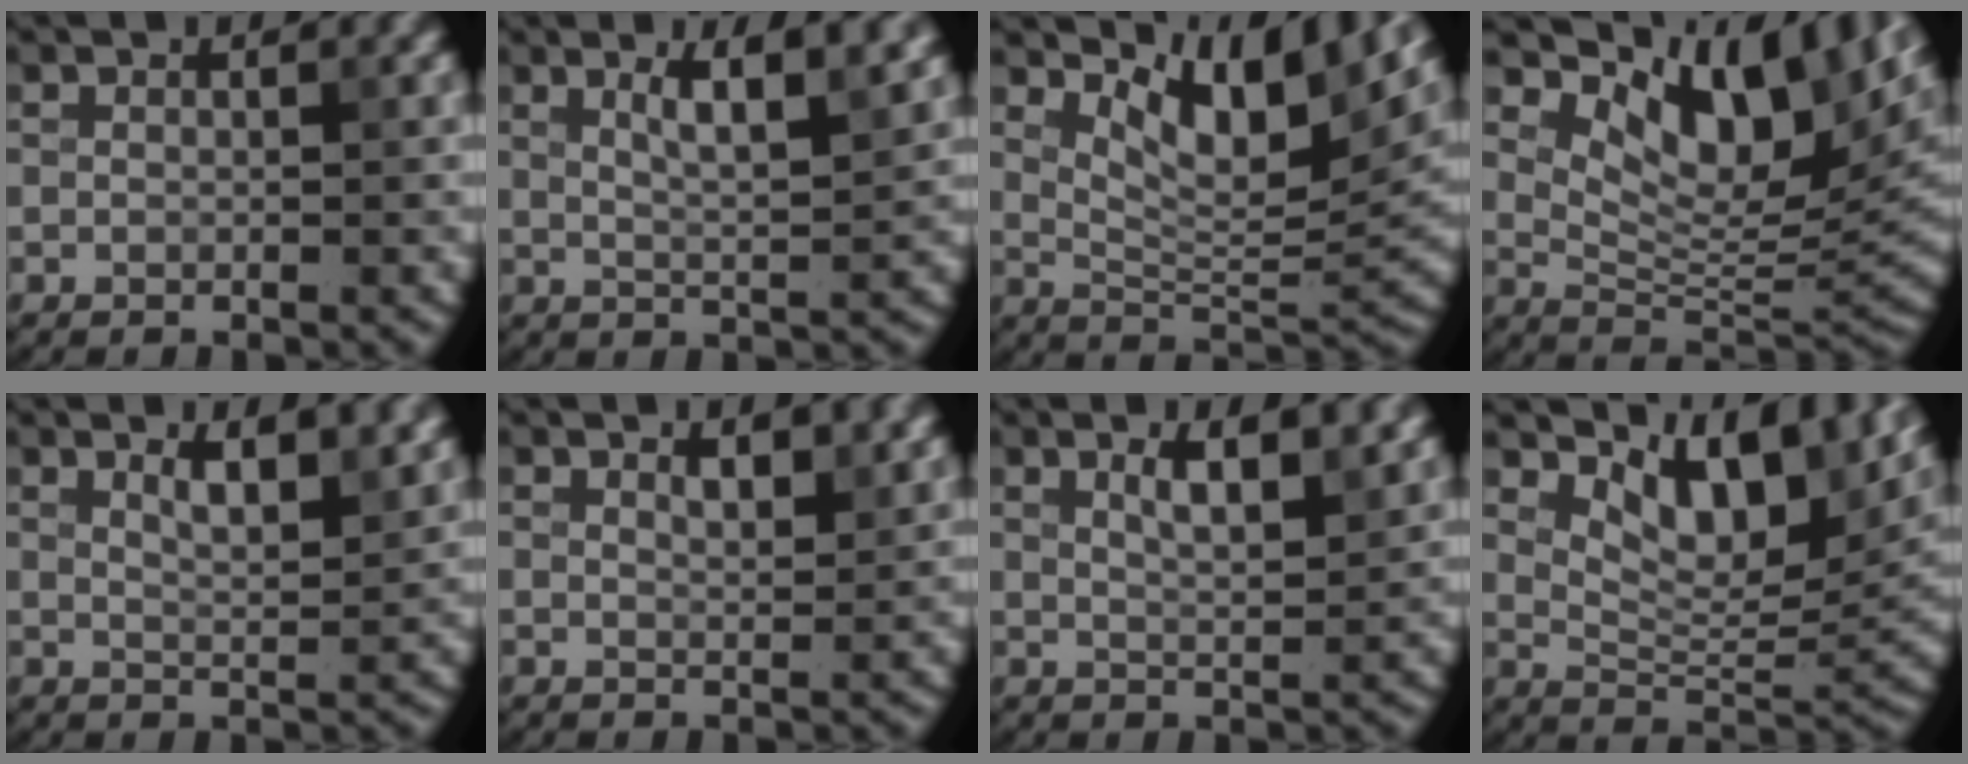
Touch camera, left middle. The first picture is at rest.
{"total": 4.3, "force": [2.2, 0.9, 3.6], "torque": [-0.051, 0.001, 0.037]}
{"total": 8.5, "force": [4.6, 2.8, 6.6], "torque": [-0.102, -0.007, 0.083]}
{"total": 12.0, "force": [6.6, 4.7, 8.8], "torque": [-0.128, 0.003, 0.120]}
{"total": 4.1, "force": [2.4, 1.3, 3.0], "torque": [-0.038, 0.007, 0.032]}
{"total": 2.1, "force": [1.5, 0.6, 1.3], "torque": [-0.018, -0.002, 0.026]}
{"total": 4.0, "force": [2.1, 1.1, 3.2], "torque": [-0.046, 0.004, 0.033]}
{"total": 9.7, "force": [5.7, 4.1, 6.6], "torque": [-0.101, -0.003, 0.101]}